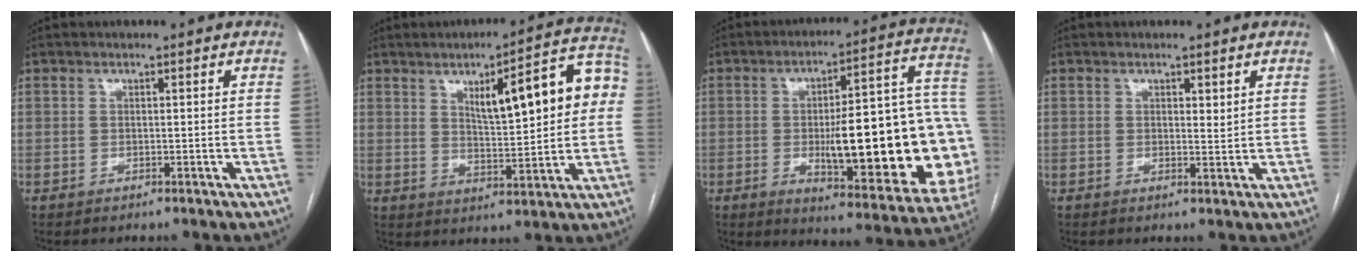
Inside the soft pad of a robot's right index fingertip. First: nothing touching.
{"total": 15.0, "force": [3.4, 3.3, 14.2], "torque": [-0.190, 0.029, 0.050]}
{"total": 27.9, "force": [-3.6, 6.1, 27.0], "torque": [-0.288, 0.019, -0.038]}
{"total": 1.3, "force": [0.7, 0.5, 1.0], "torque": [-0.015, -0.006, 0.011]}